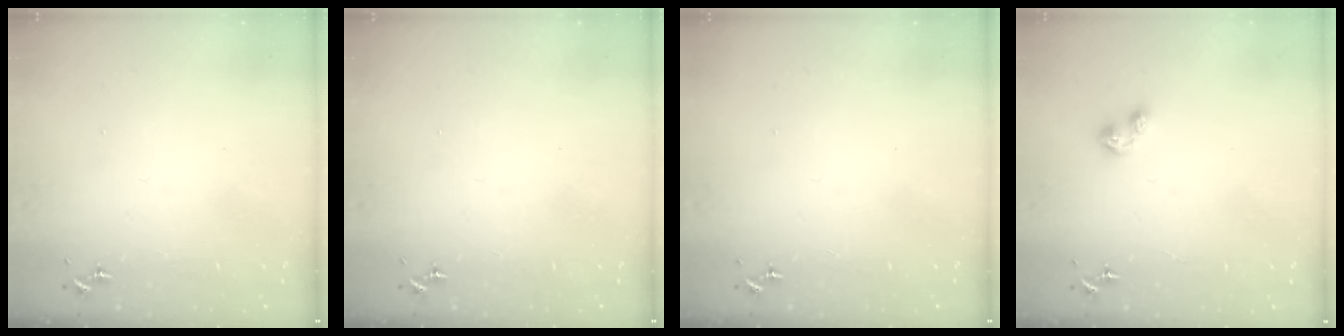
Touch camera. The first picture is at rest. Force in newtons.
{"total": 0.0}
{"total": 0.0}
{"total": 7.0, "press": 7.0, "slide": 0.7}